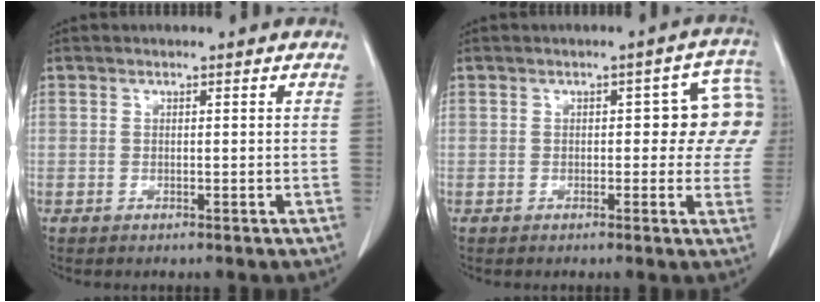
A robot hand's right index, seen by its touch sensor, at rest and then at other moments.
{"total": 8.5, "force": [1.1, 4.0, 7.4], "torque": [-0.065, 0.031, 0.010]}